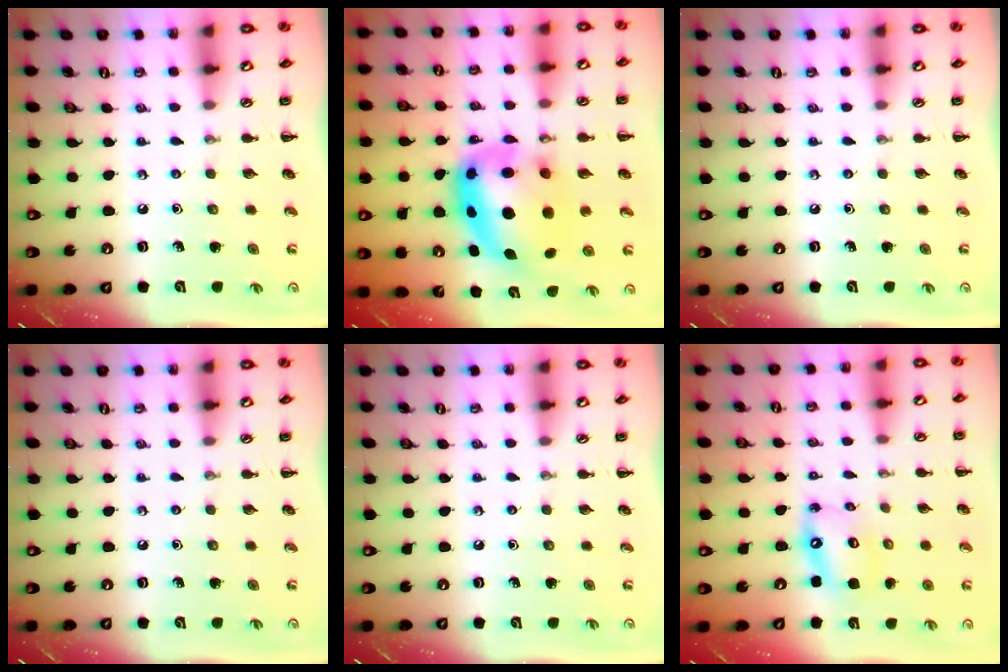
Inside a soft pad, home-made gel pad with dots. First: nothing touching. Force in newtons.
{"total": 14.2, "press": 13.7, "slide": 3.5}
{"total": 0.0}
{"total": 0.0}
{"total": 0.0}
{"total": 11.3, "press": 11.0, "slide": 2.9}